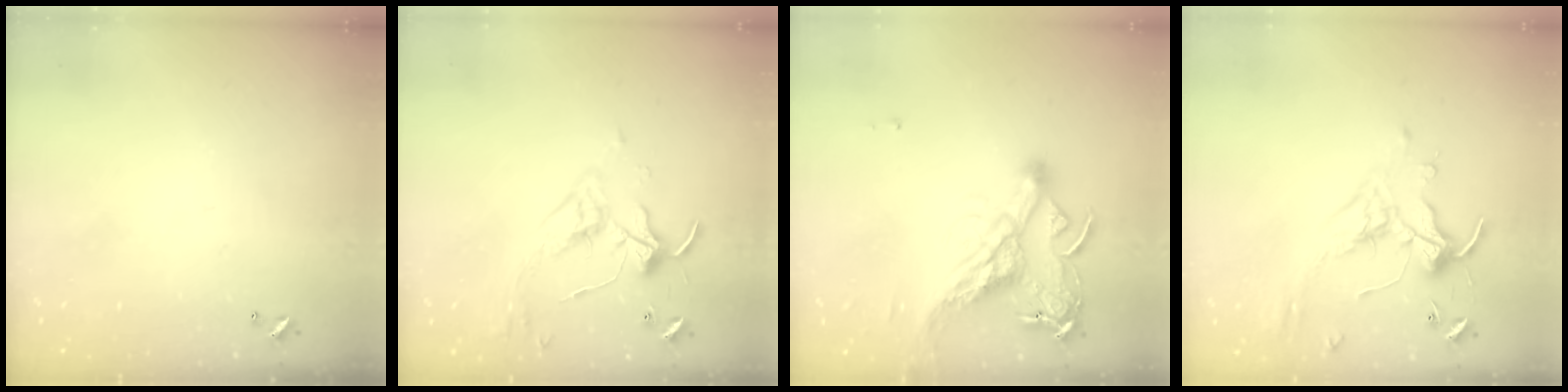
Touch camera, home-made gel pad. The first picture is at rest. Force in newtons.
{"total": 3.4, "press": 3.4, "slide": 0.6}
{"total": 10.7, "press": 10.6, "slide": 1.6}
{"total": 0.9, "press": 0.5, "slide": 0.7}